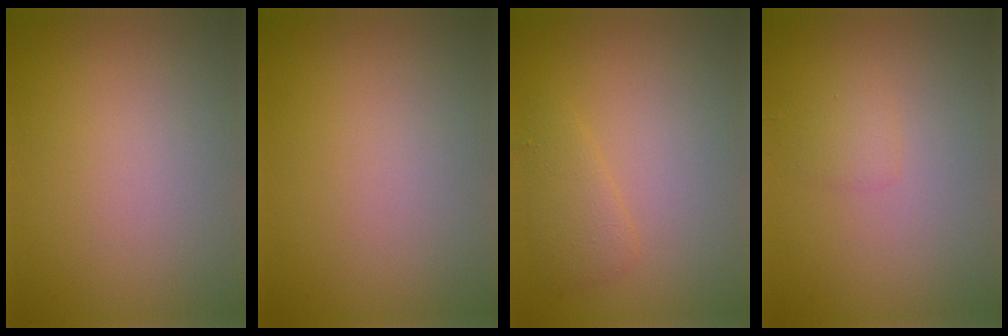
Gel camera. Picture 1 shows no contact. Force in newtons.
{"total": 0.0}
{"total": 1.9, "press": 1.9, "slide": 0.2}
{"total": 1.0, "press": 1.0, "slide": 0.0}